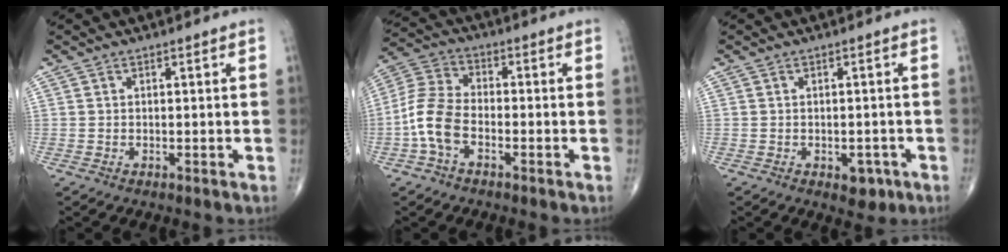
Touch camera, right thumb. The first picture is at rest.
{"total": 9.0, "force": [-3.1, 5.2, 6.7], "torque": [-0.142, 0.027, -0.070]}
{"total": 3.4, "force": [-1.5, 2.1, 2.2], "torque": [-0.006, 0.003, -0.015]}